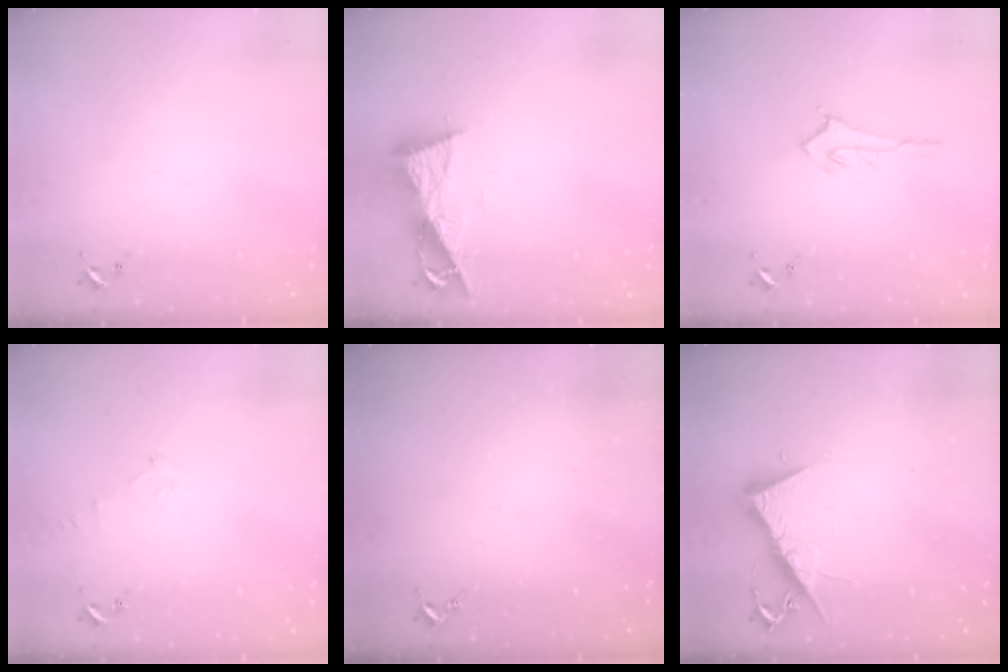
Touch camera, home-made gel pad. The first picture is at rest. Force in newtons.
{"total": 9.0, "press": 9.0, "slide": 0.8}
{"total": 3.0, "press": 2.9, "slide": 0.3}
{"total": 4.1, "press": 4.1, "slide": 0.5}
{"total": 2.5, "press": 2.5, "slide": 0.3}
{"total": 9.8, "press": 9.8, "slide": 0.6}